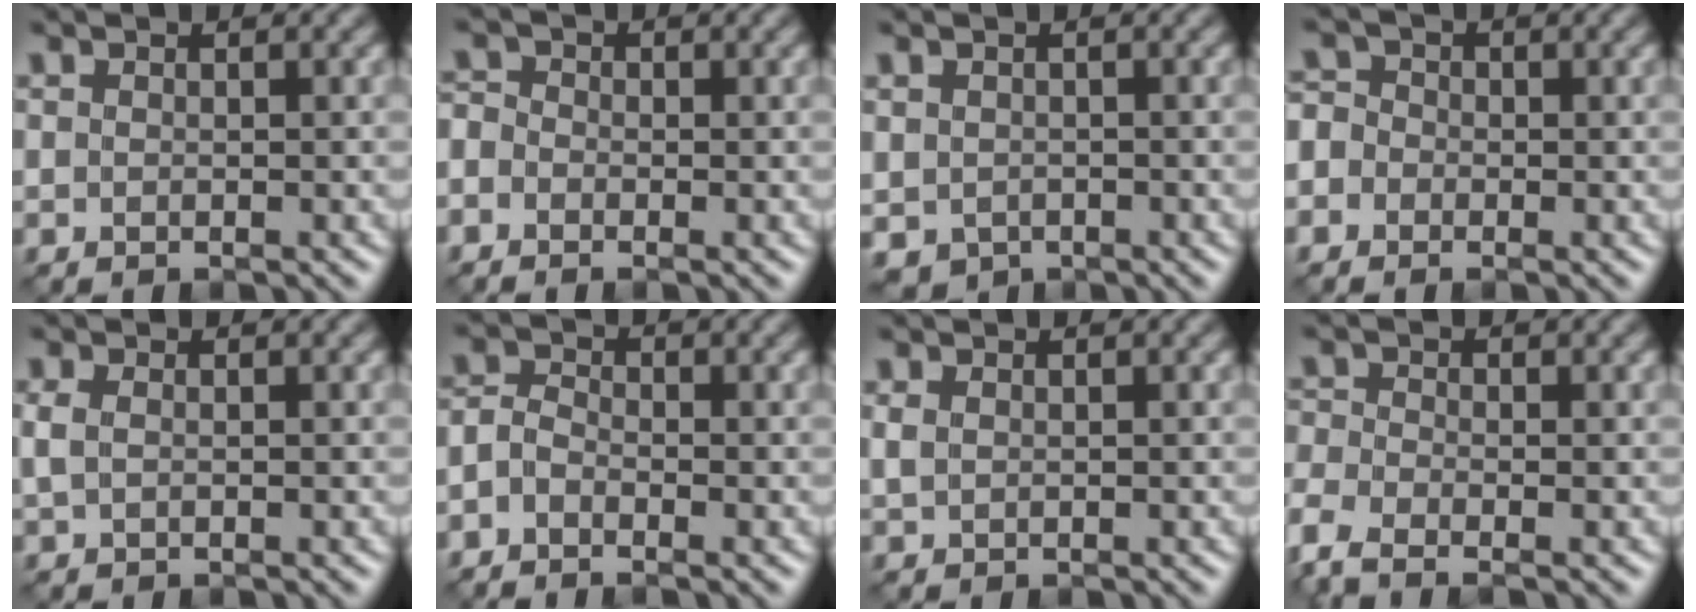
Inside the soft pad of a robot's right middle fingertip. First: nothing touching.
{"total": 1.8, "force": [-1.0, 1.3, 0.7], "torque": [-0.010, 0.002, -0.029]}
{"total": 2.2, "force": [-1.0, 1.8, 0.9], "torque": [-0.026, -0.007, -0.020]}
{"total": 3.2, "force": [-1.1, 2.9, 0.9], "torque": [-0.002, 0.016, -0.045]}
{"total": 1.3, "force": [0.1, 0.9, 1.0], "torque": [-0.030, 0.004, 0.001]}
{"total": 2.0, "force": [-1.1, 1.2, 1.2], "torque": [-0.026, 0.006, -0.033]}
{"total": 0.9, "force": [0.3, 0.6, 0.6], "torque": [-0.019, 0.002, 0.009]}
{"total": 3.9, "force": [-2.7, 1.5, 2.3], "torque": [-0.070, -0.009, -0.070]}